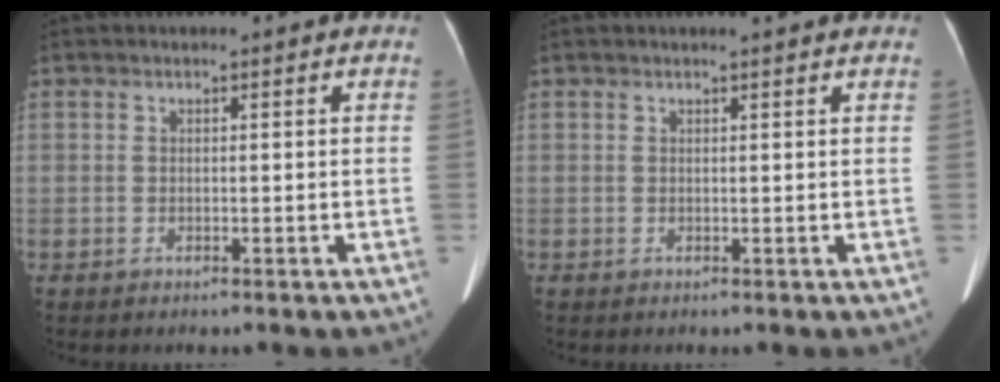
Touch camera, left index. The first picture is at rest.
{"total": 2.5, "force": [2.2, 0.0, 1.2], "torque": [-0.015, 0.011, 0.024]}